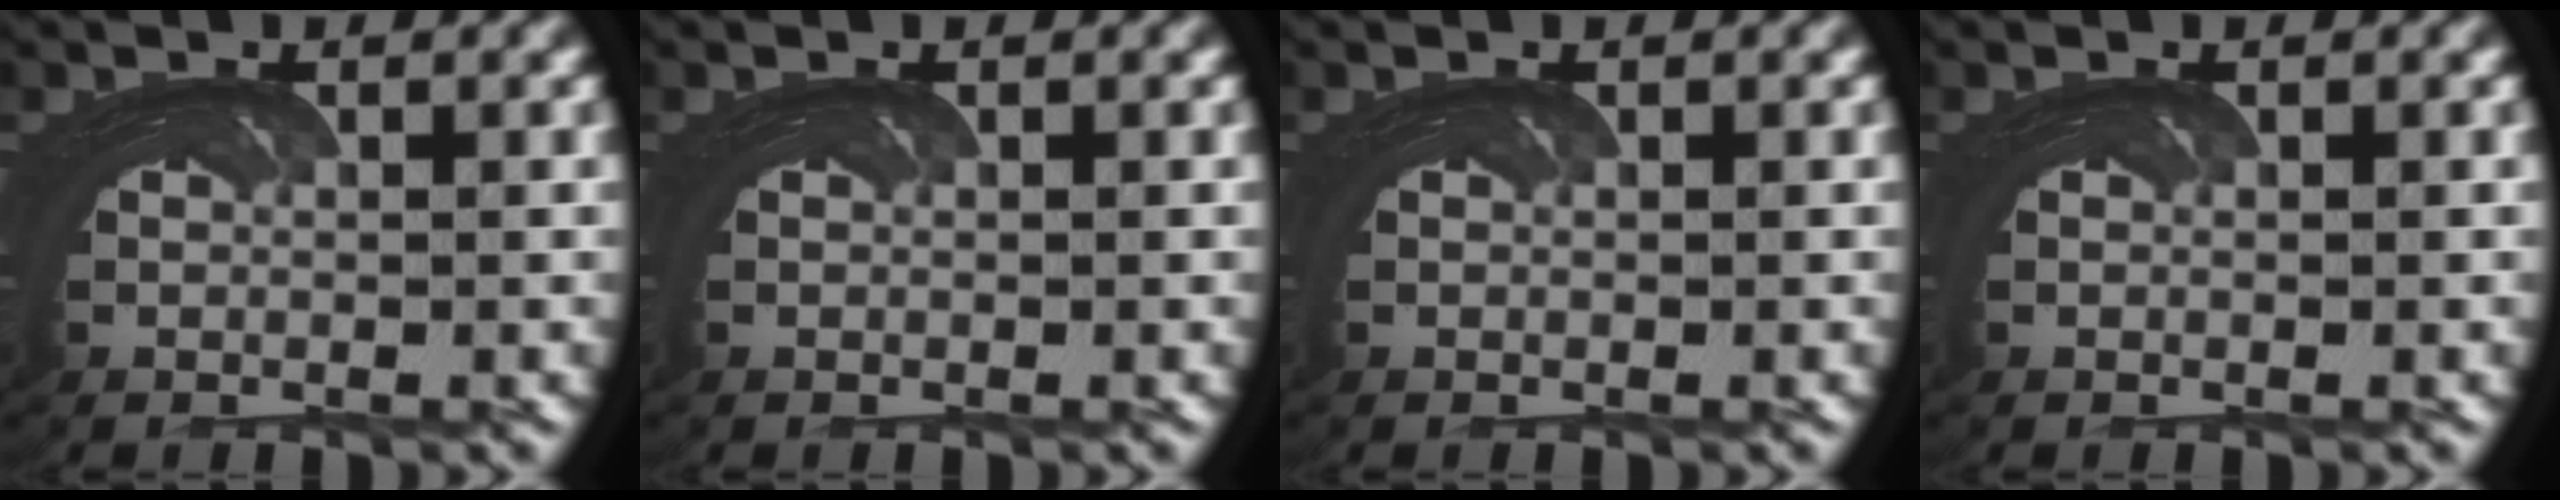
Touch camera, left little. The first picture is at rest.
{"total": 0.0}
{"total": 0.0}
{"total": 0.0}